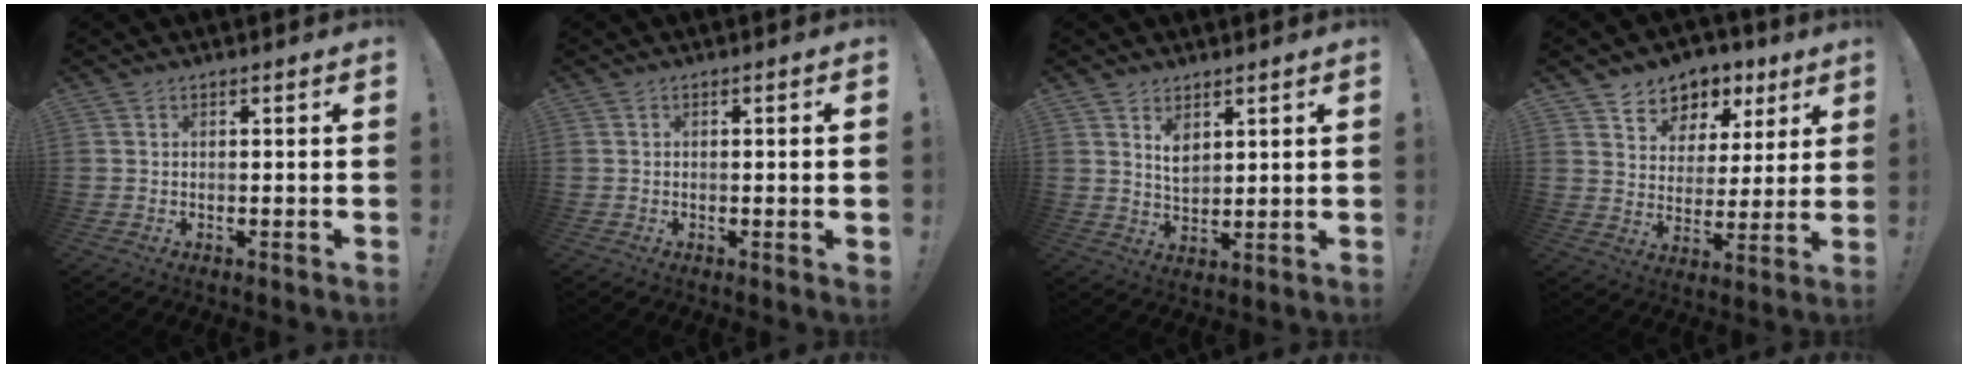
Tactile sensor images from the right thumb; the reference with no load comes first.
{"total": 2.1, "force": [-0.2, -0.4, 2.0], "torque": [-0.033, -0.003, -0.004]}
{"total": 5.3, "force": [3.4, 3.2, 2.4], "torque": [-0.030, -0.020, 0.059]}
{"total": 7.1, "force": [3.6, 6.1, 1.2], "torque": [-0.004, -0.036, 0.070]}